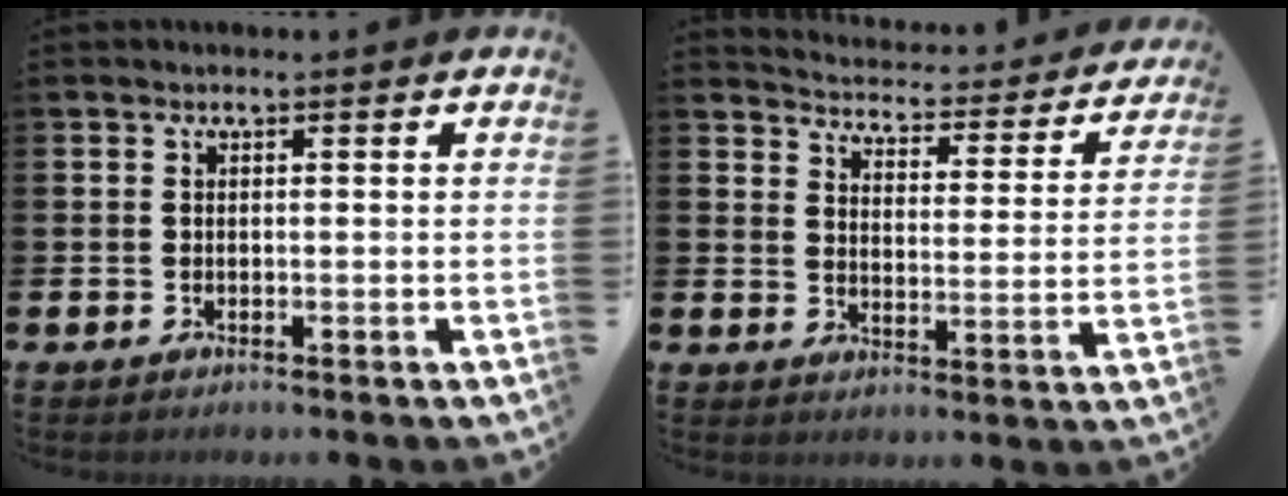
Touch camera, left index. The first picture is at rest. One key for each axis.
{"total": 4.0, "fx": 3.9, "fy": 0.7, "fz": 0.5, "tx": -0.027, "ty": -0.041, "tz": 0.059}